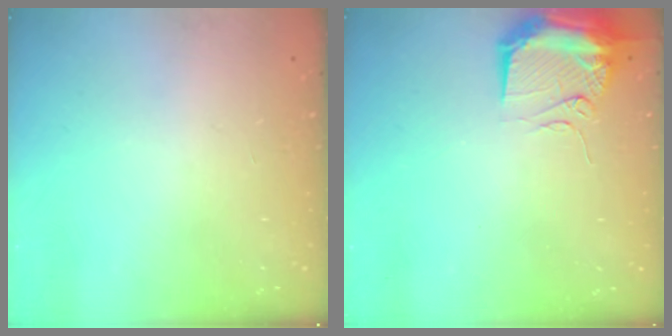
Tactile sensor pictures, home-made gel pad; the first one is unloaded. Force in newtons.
{"total": 14.7, "press": 10.7, "slide": 10.1}